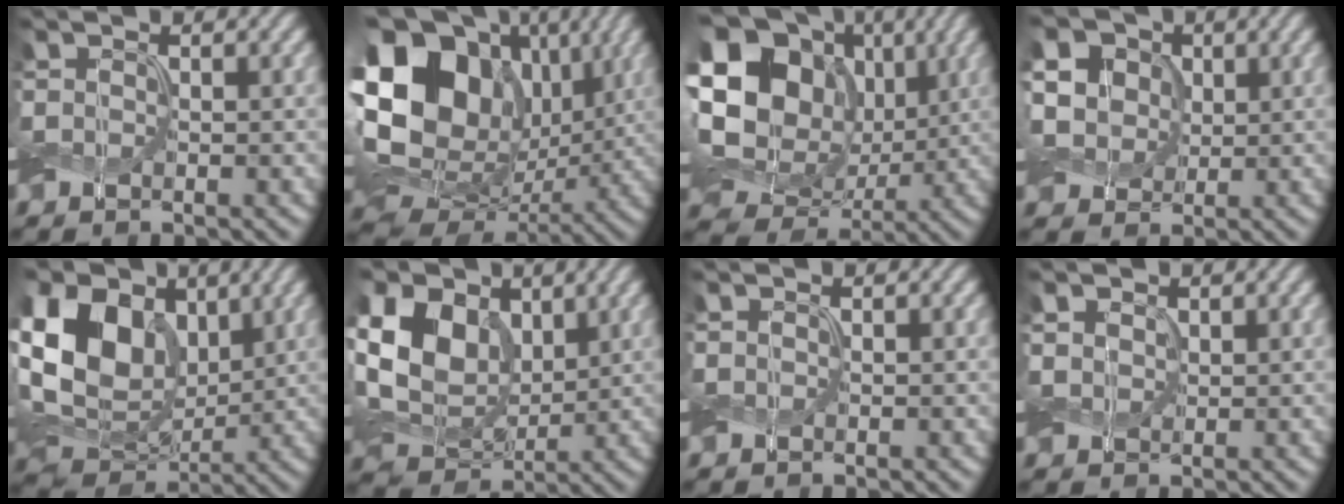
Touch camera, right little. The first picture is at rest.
{"total": 19.3, "force": [4.2, 14.7, 11.8], "torque": [-0.242, 0.014, 0.086]}
{"total": 20.7, "force": [4.7, 16.8, 11.1], "torque": [-0.247, 0.033, 0.076]}
{"total": 14.0, "force": [5.0, 11.3, 6.5], "torque": [-0.170, 0.029, 0.082]}
{"total": 14.5, "force": [3.5, 10.7, 9.2], "torque": [-0.197, 0.024, 0.064]}
{"total": 10.6, "force": [2.4, 7.9, 6.7], "torque": [-0.158, 0.015, 0.034]}
{"total": 0.0}
{"total": 1.4, "force": [0.5, 1.1, 0.7], "torque": [-0.021, -0.001, 0.006]}